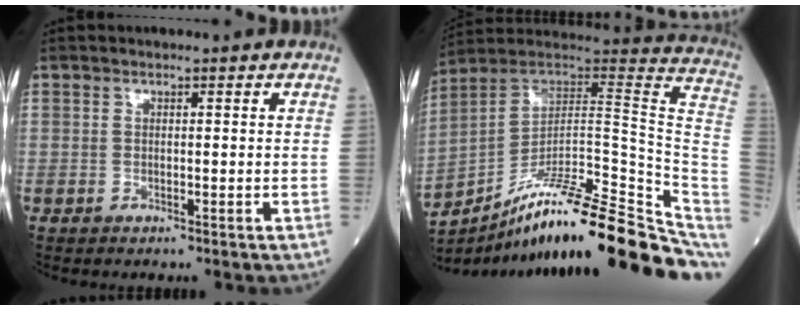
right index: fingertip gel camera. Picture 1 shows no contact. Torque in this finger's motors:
{"motor_torque": [-0.58, -1.08, 0.17, 0.05]}